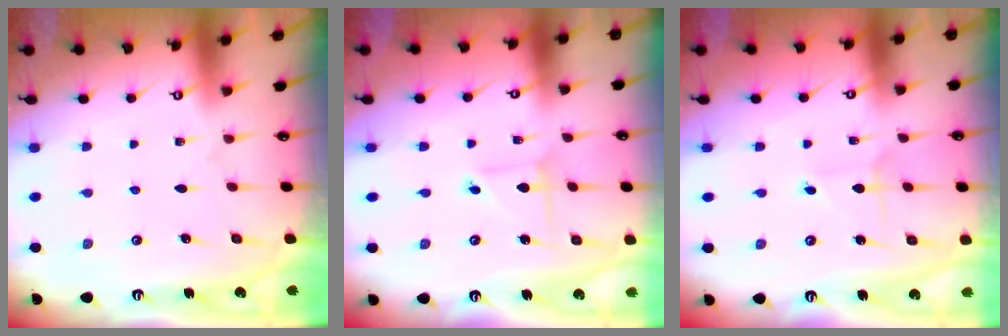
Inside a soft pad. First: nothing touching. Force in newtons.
{"total": 2.4, "press": 2.4, "slide": 0.3}
{"total": 2.9, "press": 2.9, "slide": 0.3}